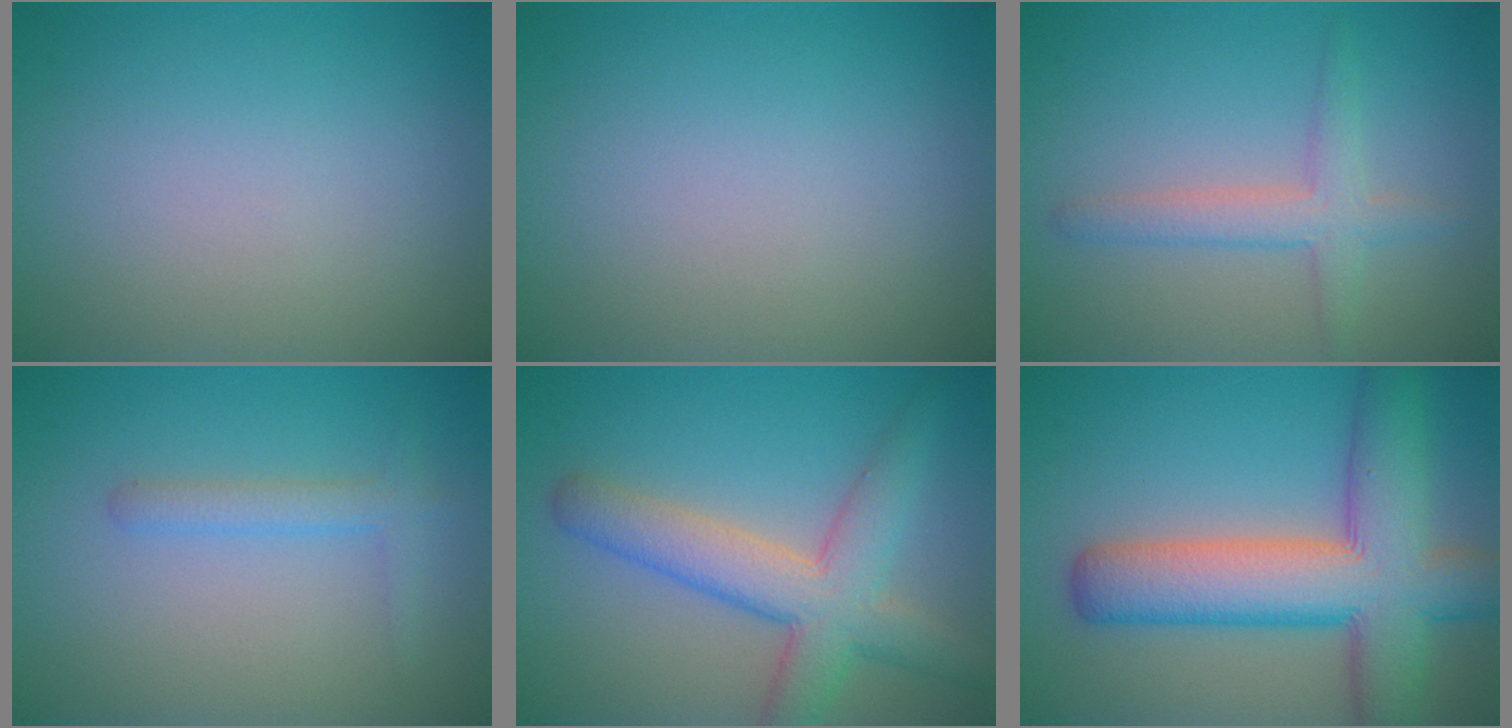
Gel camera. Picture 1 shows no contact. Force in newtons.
{"total": 0.0}
{"total": 2.9, "press": 2.9, "slide": 0.2}
{"total": 1.7, "press": 1.7, "slide": 0.1}
{"total": 6.2, "press": 6.2, "slide": 0.2}
{"total": 10.0, "press": 10.0, "slide": 0.5}